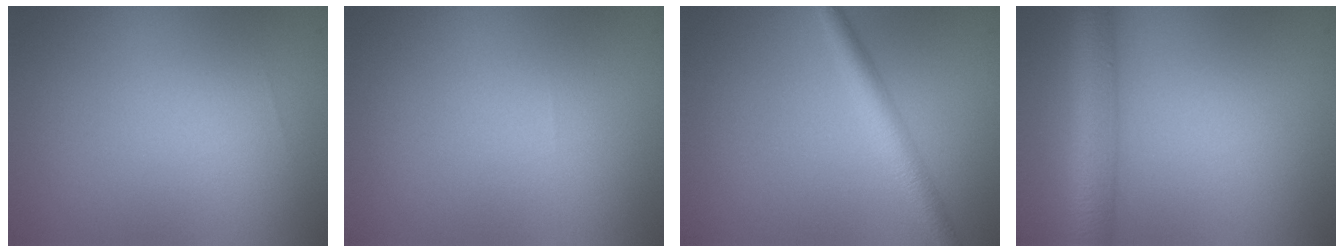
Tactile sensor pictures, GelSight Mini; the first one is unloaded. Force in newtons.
{"total": 0.0}
{"total": 2.7, "press": 2.7, "slide": 0.1}
{"total": 5.3, "press": 5.3, "slide": 0.2}